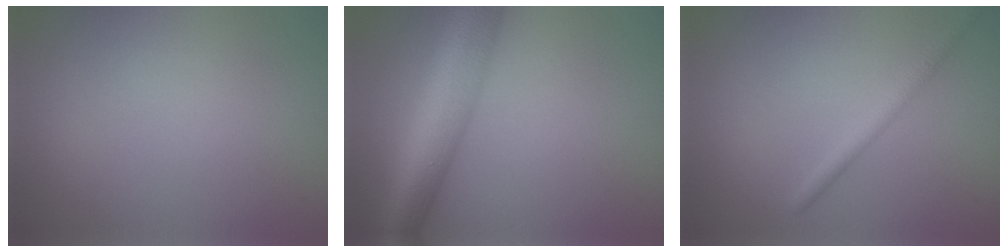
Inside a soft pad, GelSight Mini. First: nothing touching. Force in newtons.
{"total": 9.4, "press": 9.4, "slide": 0.3}
{"total": 1.8, "press": 1.8, "slide": 0.0}